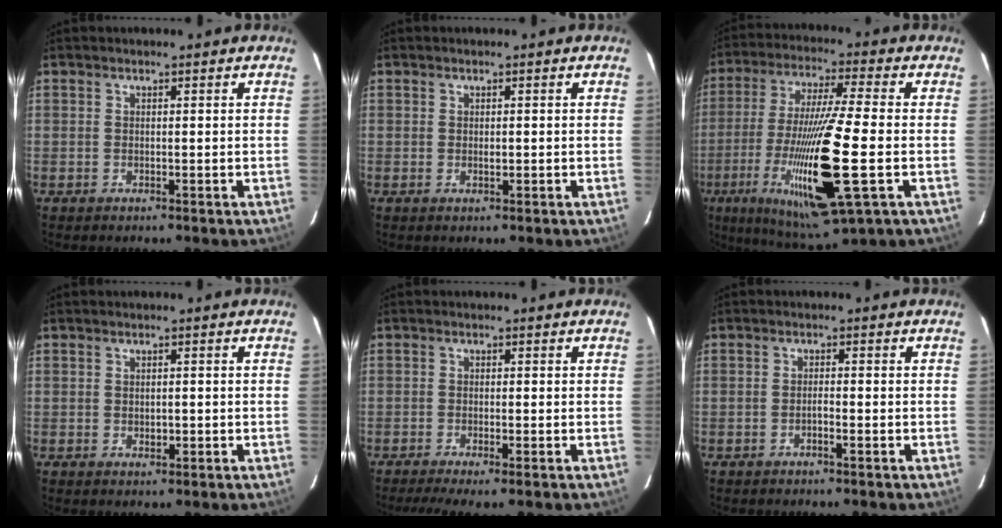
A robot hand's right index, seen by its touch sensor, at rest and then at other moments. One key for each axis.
{"total": 0.6, "fx": -0.1, "fy": 0.2, "fz": 0.6, "tx": -0.008, "ty": 0.000, "tz": -0.001}
{"total": 19.2, "fx": -5.2, "fy": 1.0, "fz": 18.4, "tx": -0.367, "ty": -0.037, "tz": -0.092}
{"total": 1.2, "fx": -0.1, "fy": 0.8, "fz": 0.8, "tx": -0.010, "ty": 0.000, "tz": 0.002}
{"total": 4.7, "fx": -3.3, "fy": 0.4, "fz": 3.3, "tx": -0.058, "ty": -0.010, "tz": -0.056}
{"total": 1.1, "fx": -0.7, "fy": 0.0, "fz": 0.9, "tx": -0.014, "ty": 0.003, "tz": -0.014}